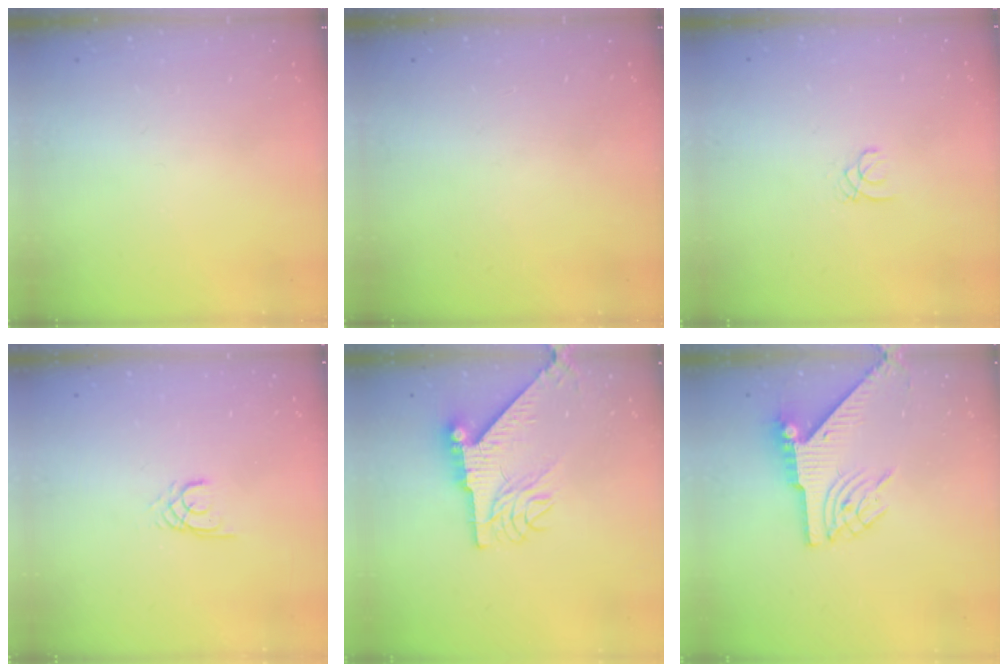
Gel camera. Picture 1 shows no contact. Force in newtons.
{"total": 0.0}
{"total": 1.0, "press": 1.0, "slide": 0.1}
{"total": 2.2, "press": 2.2, "slide": 0.2}
{"total": 10.0, "press": 9.8, "slide": 1.6}
{"total": 7.9, "press": 7.9, "slide": 1.0}